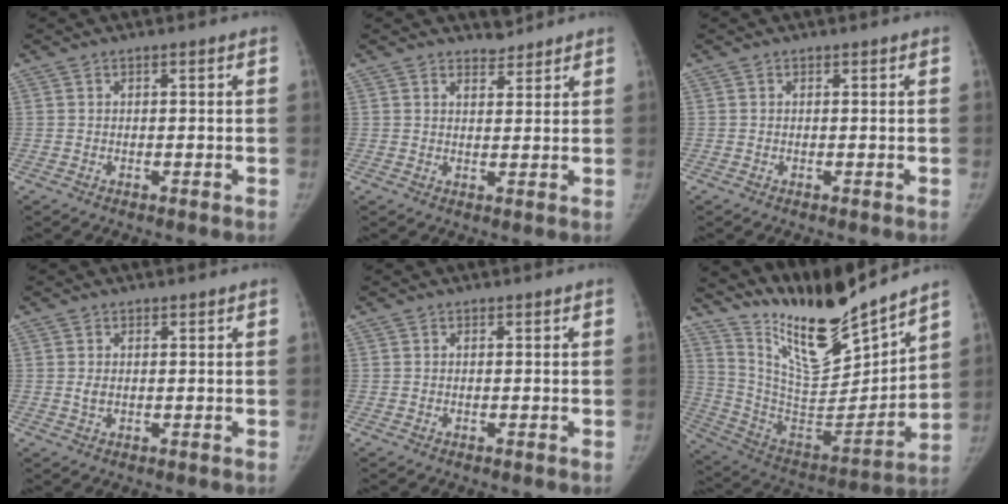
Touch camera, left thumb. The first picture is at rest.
{"total": 2.6, "force": [2.4, 0.9, -0.2], "torque": [0.020, -0.022, 0.034]}
{"total": 0.0}
{"total": 1.0, "force": [0.4, 0.8, 0.6], "torque": [-0.003, -0.006, 0.008]}
{"total": 0.0}
{"total": 20.4, "force": [17.9, 3.2, 9.3], "torque": [-0.117, -0.117, 0.323]}